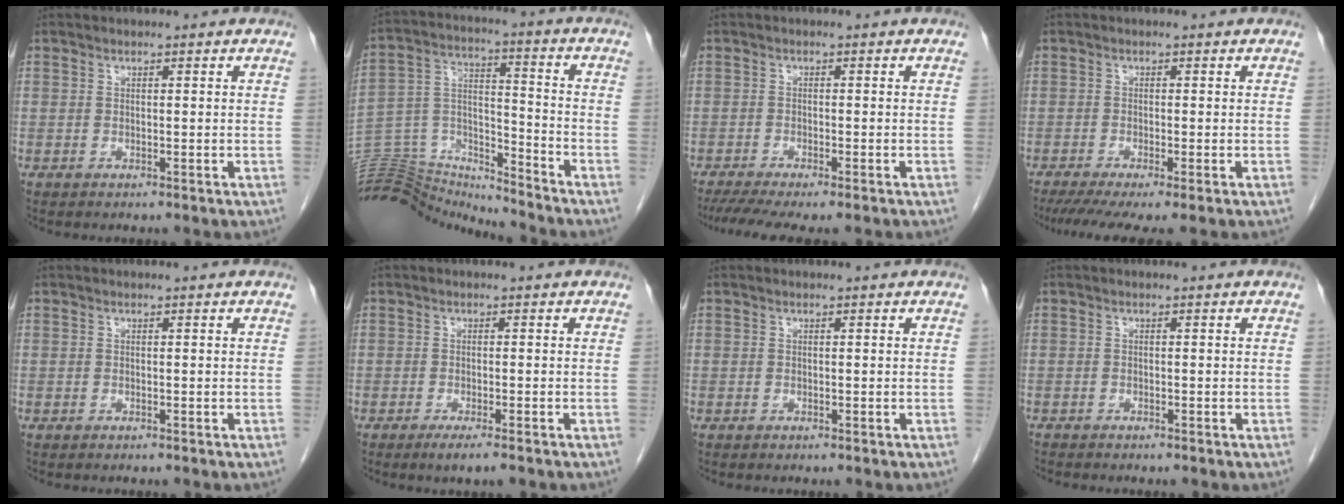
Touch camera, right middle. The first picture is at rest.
{"total": 14.9, "force": [-14.9, 1.4, 0.5], "torque": [-0.006, 0.059, -0.259]}
{"total": 7.6, "force": [-6.2, 0.6, 4.3], "torque": [-0.062, -0.011, -0.098]}
{"total": 7.1, "force": [-5.4, 0.4, 4.7], "torque": [-0.068, -0.017, -0.089]}
{"total": 0.0}
{"total": 3.0, "force": [-2.1, 0.2, 2.2], "torque": [-0.031, -0.006, -0.031]}
{"total": 0.0}
{"total": 1.0, "force": [-0.9, 0.2, 0.2], "torque": [-0.005, -0.002, -0.015]}